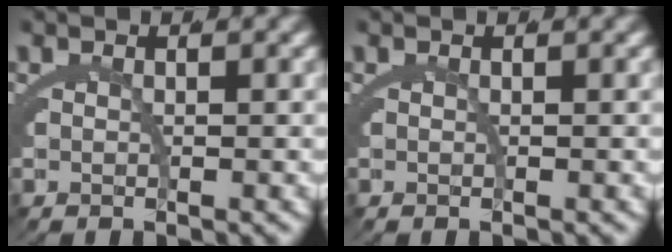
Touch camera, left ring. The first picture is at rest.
{"total": 0.0}